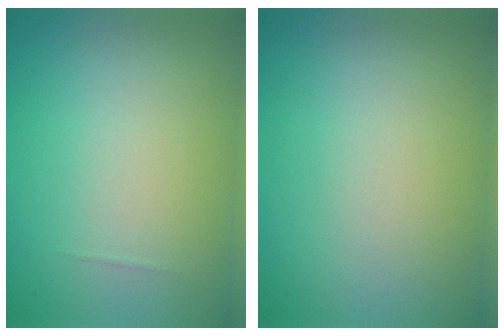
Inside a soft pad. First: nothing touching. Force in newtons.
{"total": 0.0}